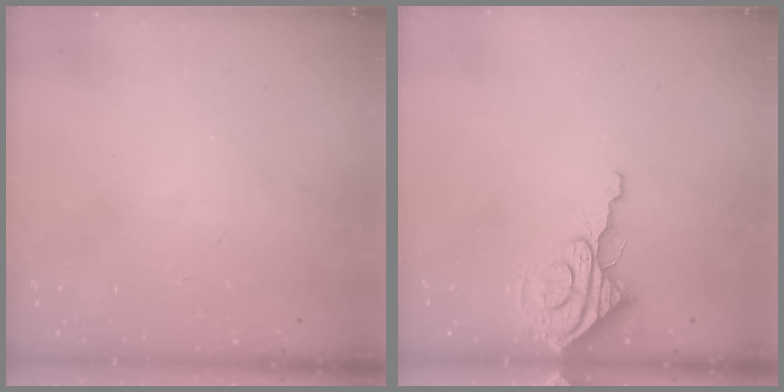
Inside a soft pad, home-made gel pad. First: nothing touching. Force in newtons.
{"total": 7.9, "press": 7.9, "slide": 0.5}